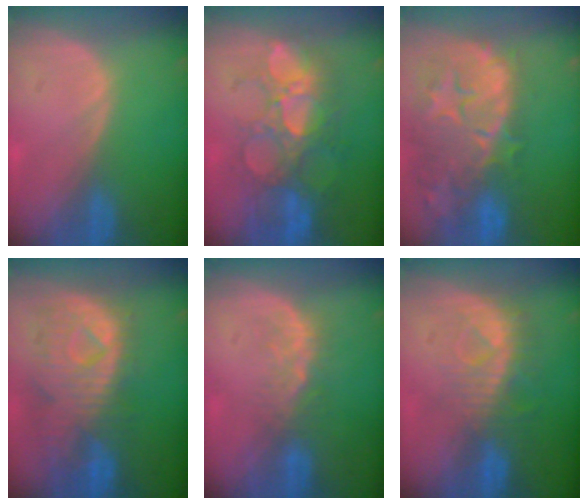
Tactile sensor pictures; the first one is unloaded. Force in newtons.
{"total": 10.3, "press": 9.3, "slide": 4.4}
{"total": 14.7, "press": 11.7, "slide": 8.9}
{"total": 11.0, "press": 9.7, "slide": 5.3}
{"total": 4.1, "press": 3.5, "slide": 2.1}
{"total": 8.2, "press": 7.4, "slide": 3.6}